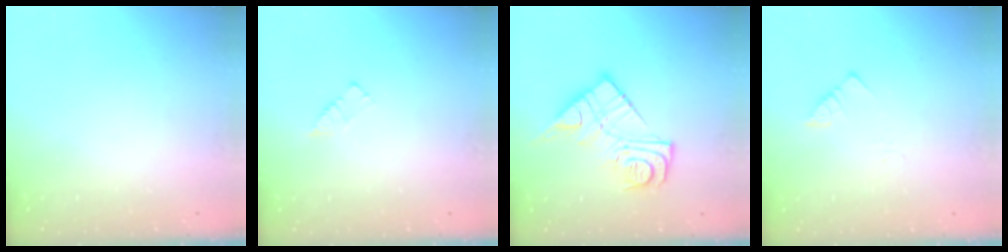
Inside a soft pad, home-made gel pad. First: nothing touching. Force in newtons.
{"total": 3.4, "press": 3.4, "slide": 0.2}
{"total": 16.3, "press": 16.2, "slide": 1.4}
{"total": 2.8, "press": 2.8, "slide": 0.4}